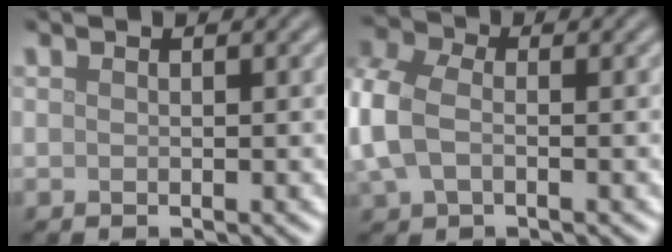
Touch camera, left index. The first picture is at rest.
{"total": 5.9, "force": [-0.1, 4.2, 4.1], "torque": [-0.124, 0.005, -0.014]}